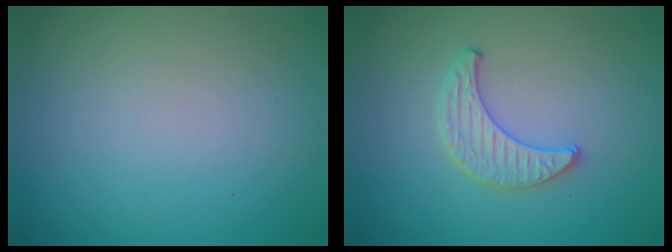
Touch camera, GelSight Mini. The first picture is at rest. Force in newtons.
{"total": 1.5, "press": 1.5, "slide": 0.1}